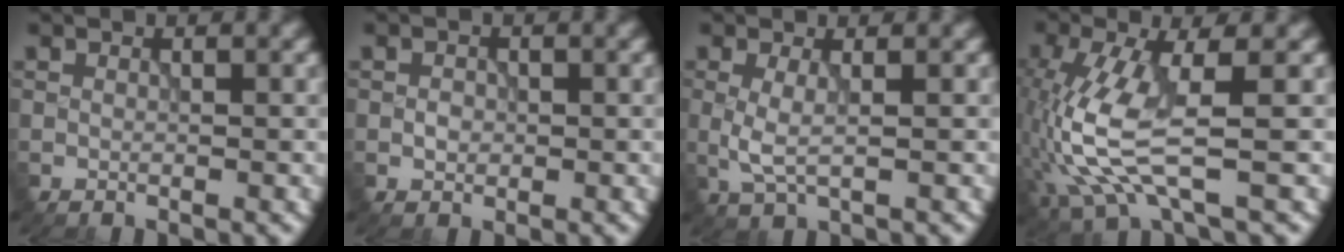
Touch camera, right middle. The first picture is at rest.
{"total": 1.0, "force": [-0.2, 0.8, 0.5], "torque": [-0.008, -0.001, -0.005]}
{"total": 2.0, "force": [0.0, 0.5, 2.0], "torque": [-0.049, -0.004, 0.000]}
{"total": 7.2, "force": [-1.3, 2.1, 6.7], "torque": [-0.174, -0.005, -0.021]}